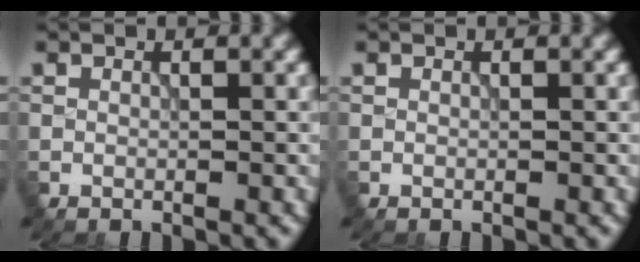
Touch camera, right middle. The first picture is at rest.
{"total": 0.0}